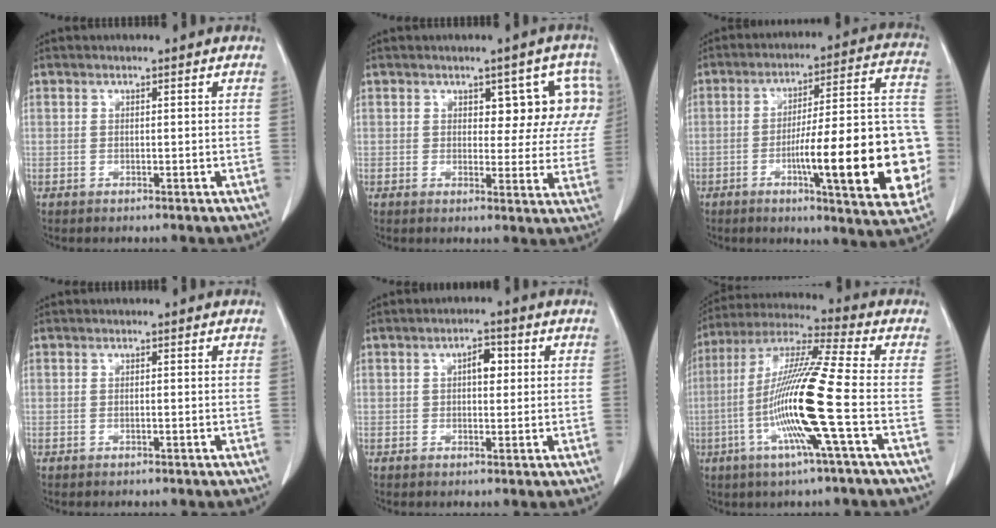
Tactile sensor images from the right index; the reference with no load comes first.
{"total": 6.9, "force": [2.7, 3.8, 5.1], "torque": [-0.028, 0.019, 0.028]}
{"total": 22.0, "force": [-5.5, 2.9, 21.1], "torque": [-0.224, 0.021, -0.071]}
{"total": 0.0}
{"total": 3.0, "force": [0.7, 1.5, 2.5], "torque": [-0.038, 0.010, 0.009]}
{"total": 16.0, "force": [-4.0, -1.2, 15.4], "torque": [-0.305, -0.009, -0.090]}